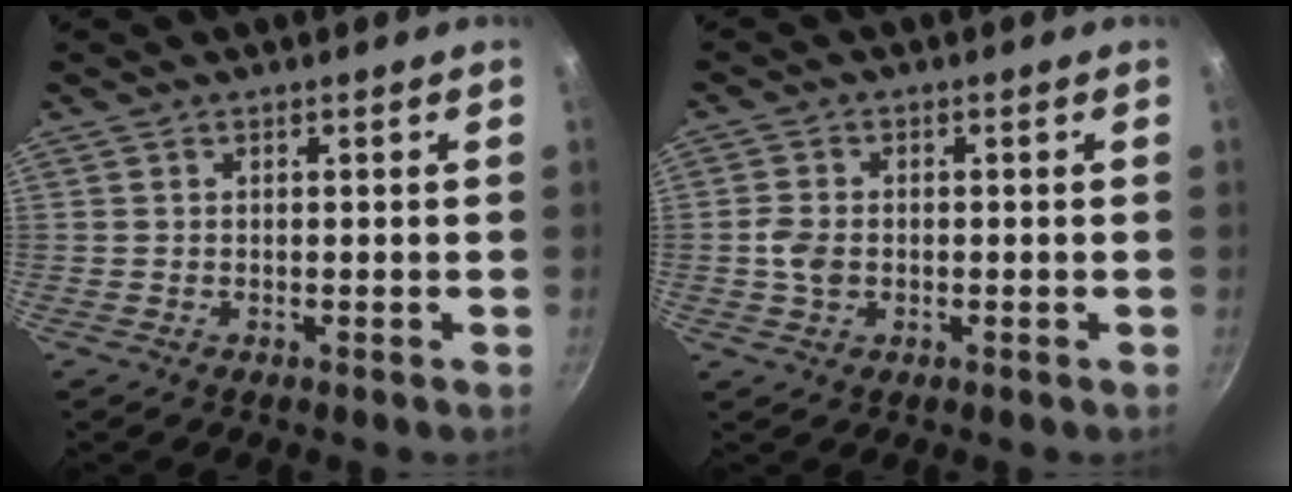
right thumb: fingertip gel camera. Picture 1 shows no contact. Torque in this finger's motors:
{"motor_torque": [0.83, 0.79, 0.60, -0.09, 0.07]}